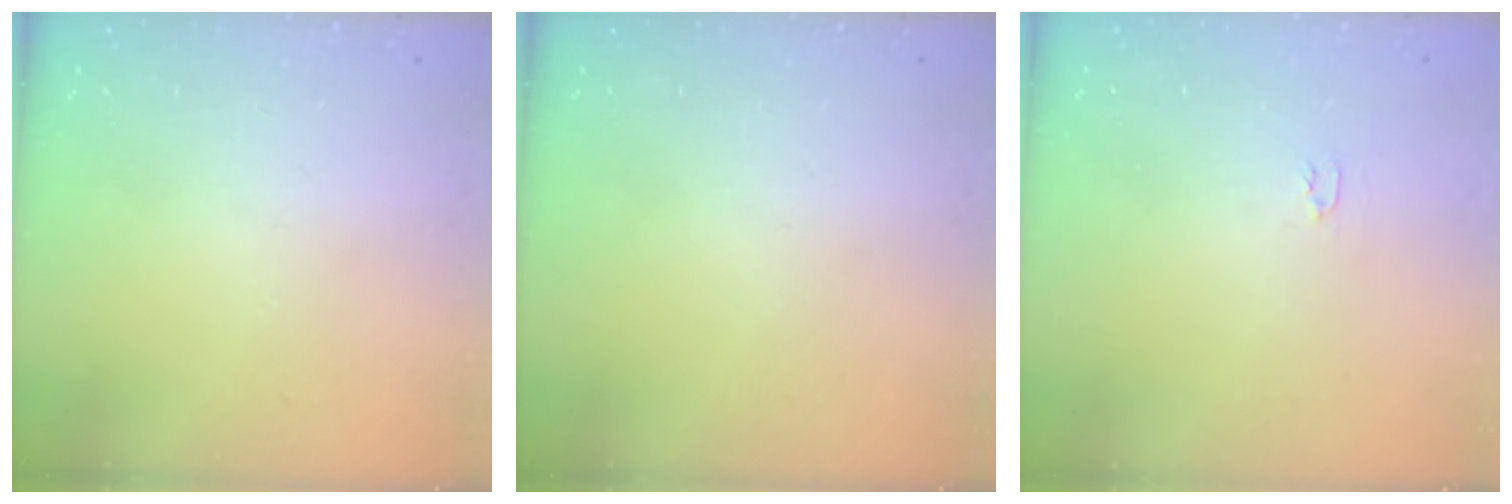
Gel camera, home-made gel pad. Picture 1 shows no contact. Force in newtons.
{"total": 0.0}
{"total": 2.0, "press": 2.0, "slide": 0.3}